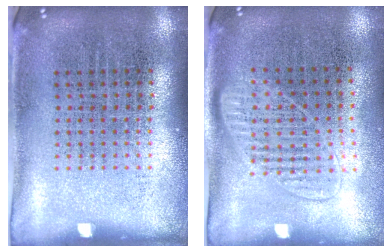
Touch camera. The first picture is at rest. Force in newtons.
{"total": 1.4, "press": 1.3, "slide": 0.6}